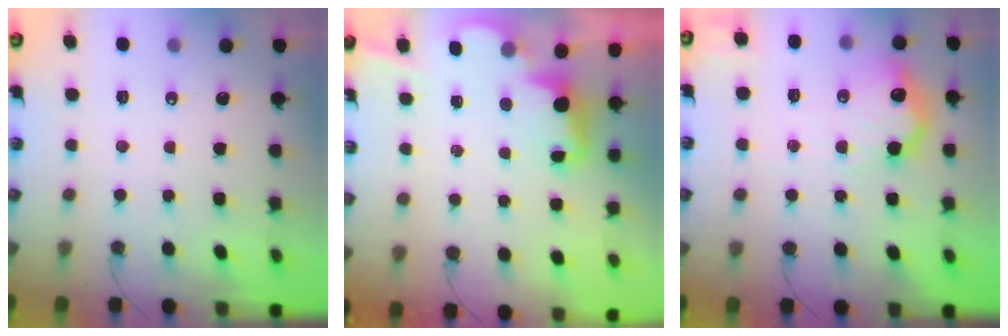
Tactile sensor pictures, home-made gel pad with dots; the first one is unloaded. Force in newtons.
{"total": 2.6, "press": 2.5, "slide": 0.6}
{"total": 16.8, "press": 16.8, "slide": 1.1}